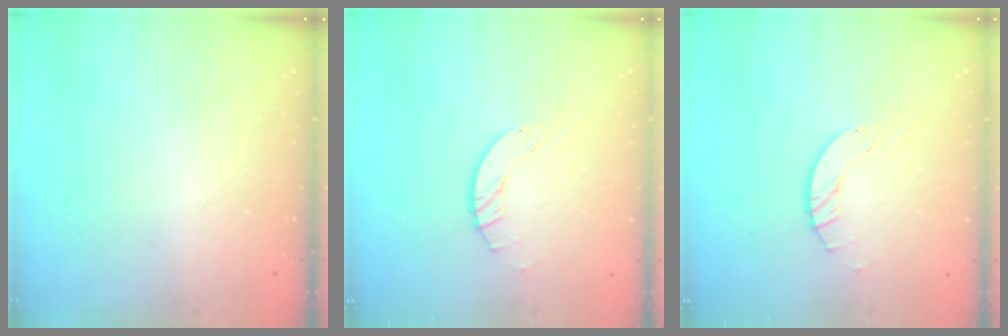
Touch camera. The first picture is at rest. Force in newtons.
{"total": 3.9, "press": 3.9, "slide": 0.4}
{"total": 3.9, "press": 3.9, "slide": 0.4}